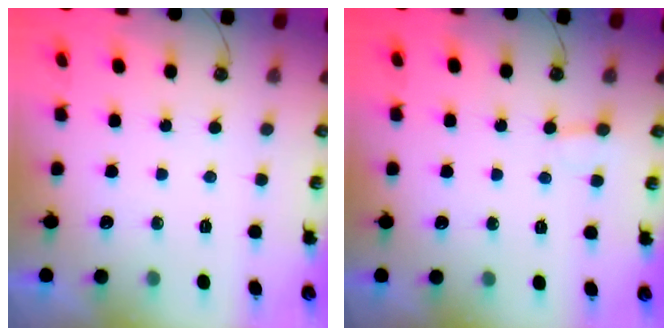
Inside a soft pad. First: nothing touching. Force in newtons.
{"total": 2.7, "press": 2.7, "slide": 0.2}